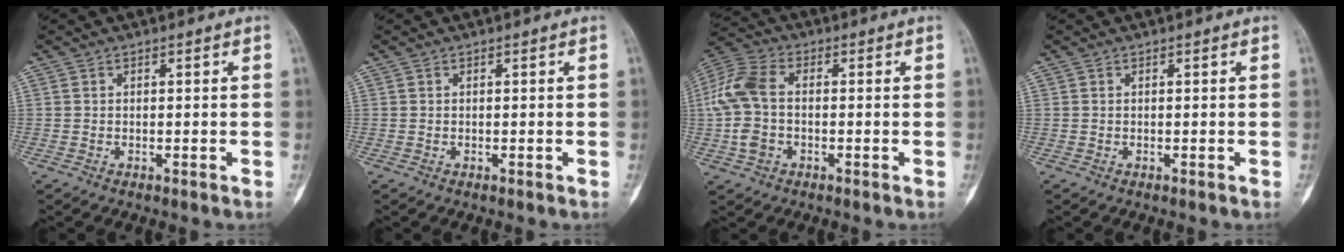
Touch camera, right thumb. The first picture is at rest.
{"total": 0.0}
{"total": 10.9, "force": [-0.5, 7.1, 8.3], "torque": [-0.190, 0.025, -0.018]}
{"total": 0.0}